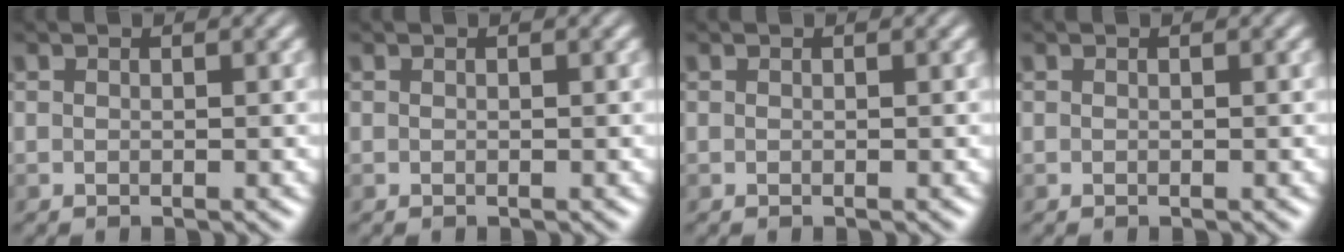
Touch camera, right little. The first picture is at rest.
{"total": 0.0}
{"total": 0.0}
{"total": 0.0}